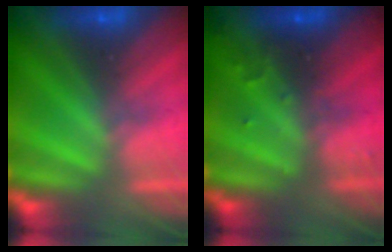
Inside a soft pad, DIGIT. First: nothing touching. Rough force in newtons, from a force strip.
{"total": 3.2}